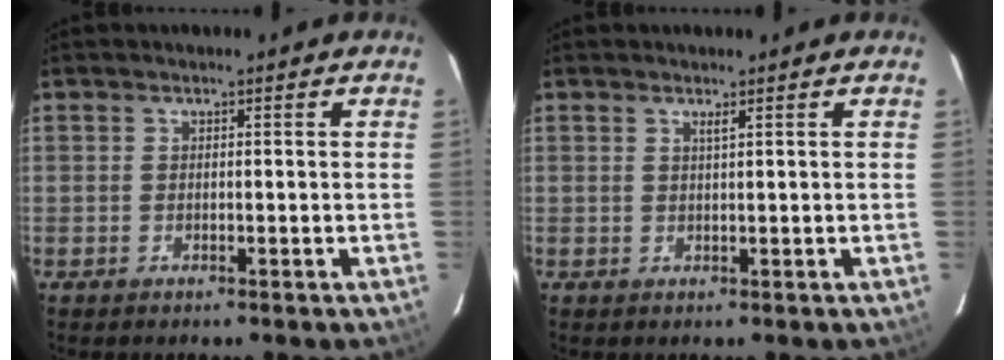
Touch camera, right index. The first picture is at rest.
{"total": 0.7, "force": [0.4, -0.1, 0.5], "torque": [-0.006, 0.000, 0.006]}